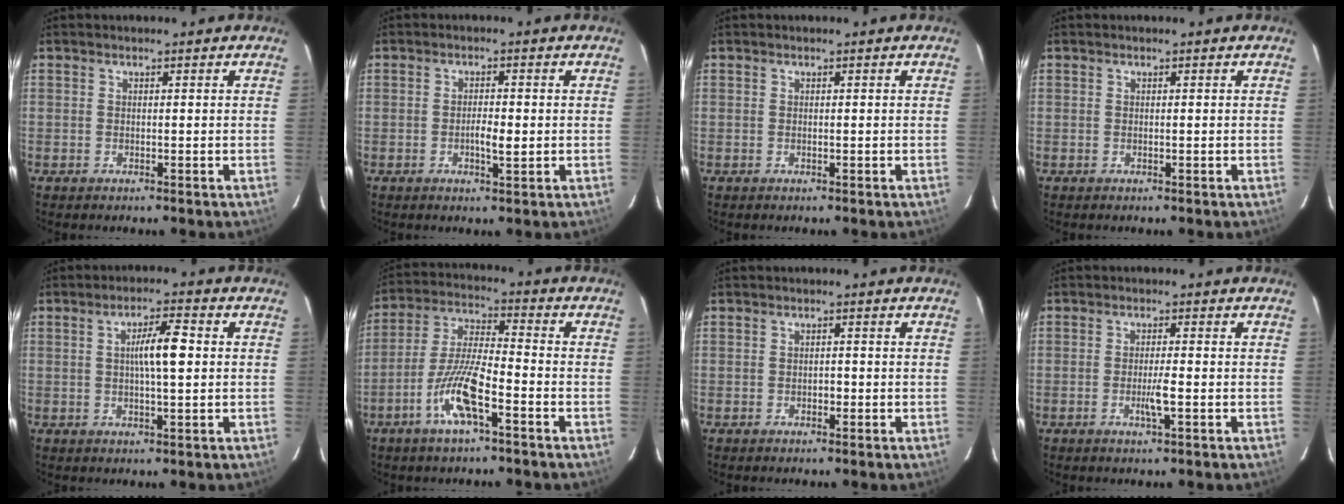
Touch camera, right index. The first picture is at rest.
{"total": 3.4, "force": [-0.5, 1.0, 3.2], "torque": [-0.060, 0.000, -0.006]}
{"total": 0.0}
{"total": 0.0}
{"total": 6.5, "force": [0.7, 1.2, 6.3], "torque": [-0.115, 0.013, 0.013]}
{"total": 10.8, "force": [-5.1, 2.0, 9.3], "torque": [-0.196, 0.000, -0.098]}
{"total": 1.3, "force": [-0.4, 0.8, 0.9], "torque": [-0.017, 0.003, -0.007]}
{"total": 3.2, "force": [-1.0, 0.3, 3.0], "torque": [-0.057, -0.001, -0.017]}